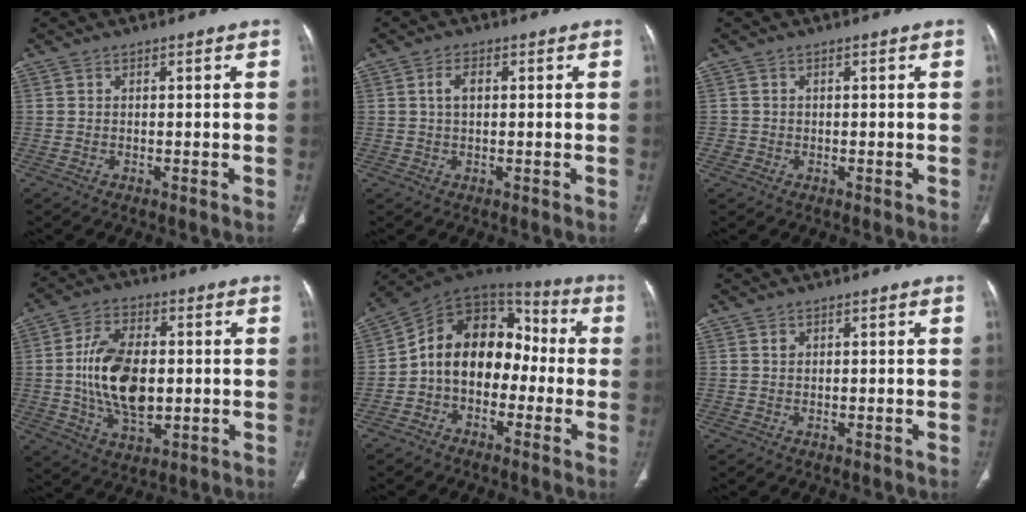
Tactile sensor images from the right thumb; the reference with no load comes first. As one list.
[{"total": 2.8, "force": [0.5, 1.5, 2.3], "torque": [-0.045, 0.008, 0.009]}, {"total": 1.1, "force": [-0.2, 1.1, 0.0], "torque": [0.006, 0.006, -0.005]}, {"total": 15.2, "force": [-0.1, 8.9, 12.3], "torque": [-0.211, 0.002, 0.002]}, {"total": 15.1, "force": [-2.1, 11.0, 10.1], "torque": [-0.126, 0.063, -0.050]}, {"total": 0.8, "force": [0.3, 0.7, 0.3], "torque": [-0.003, 0.000, 0.007]}]